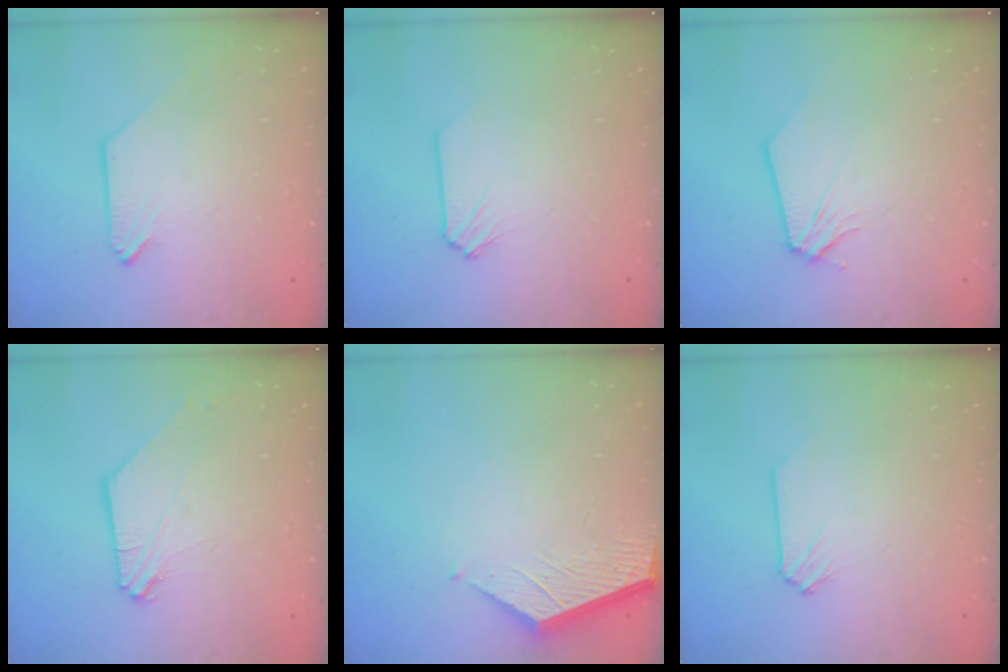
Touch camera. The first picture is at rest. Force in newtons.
{"total": 0.0}
{"total": 0.0}
{"total": 2.6, "press": 2.6, "slide": 0.5}
{"total": 1.9, "press": 1.9, "slide": 0.2}
{"total": 0.0}